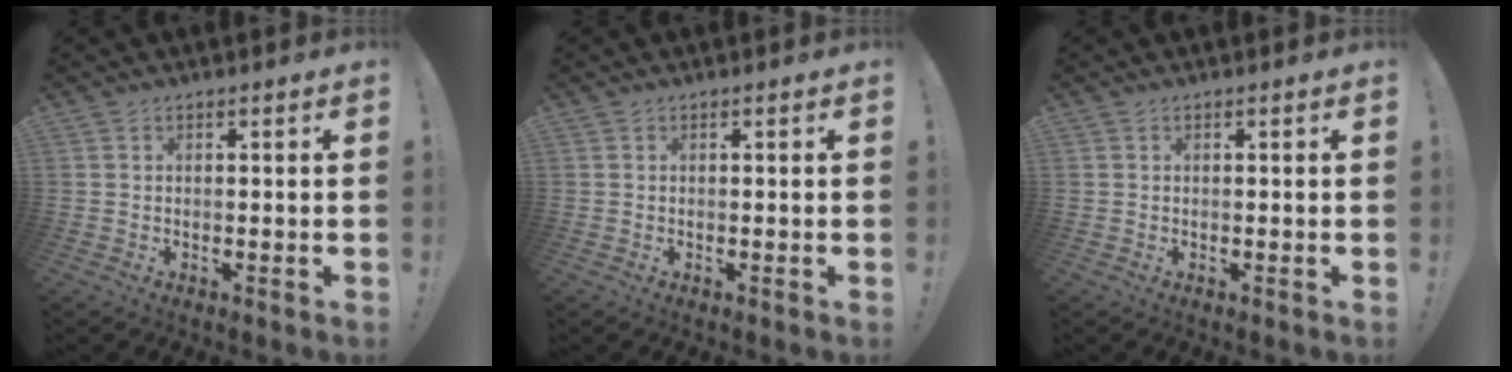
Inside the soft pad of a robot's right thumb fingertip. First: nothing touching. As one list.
[{"total": 0.0}, {"total": 0.0}]